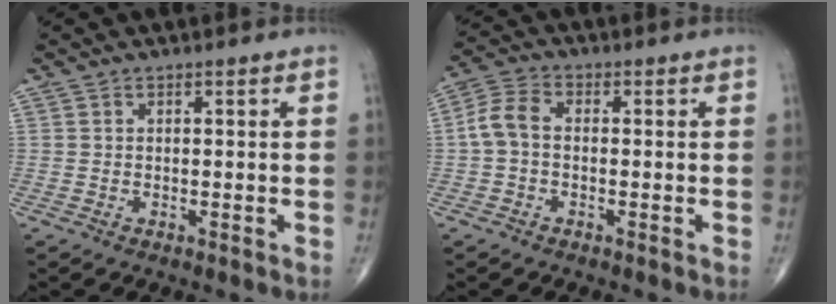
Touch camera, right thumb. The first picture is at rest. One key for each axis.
{"total": 5.4, "fx": -0.4, "fy": 3.6, "fz": 4.1, "tx": -0.082, "ty": 0.018, "tz": -0.019}